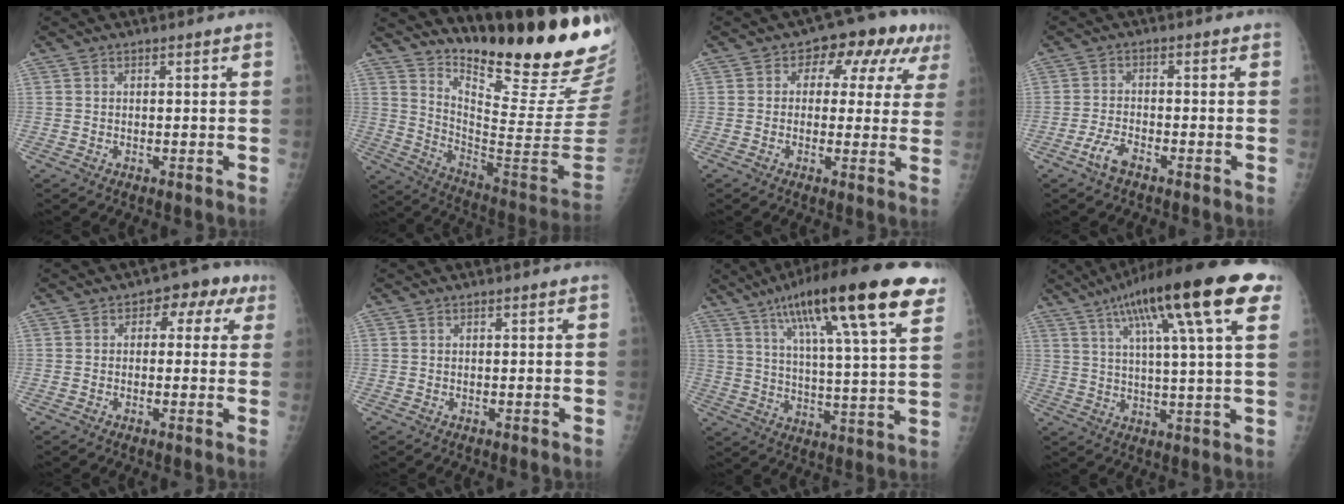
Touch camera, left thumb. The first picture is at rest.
{"total": 27.8, "force": [22.2, 3.5, 16.4], "torque": [-0.221, -0.181, 0.322]}
{"total": 10.4, "force": [3.8, 6.5, 7.2], "torque": [-0.035, 0.016, 0.041]}
{"total": 3.6, "force": [-2.3, 1.3, 2.4], "torque": [-0.054, 0.012, -0.046]}
{"total": 6.0, "force": [1.9, 4.2, 3.8], "torque": [0.002, 0.013, 0.008]}
{"total": 0.0}
{"total": 24.8, "force": [14.0, 4.4, 20.0], "torque": [-0.305, -0.021, 0.215]}
{"total": 21.7, "force": [10.7, 3.8, 18.5], "torque": [-0.286, 0.005, 0.159]}